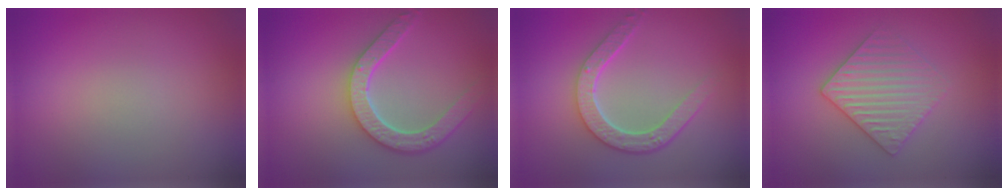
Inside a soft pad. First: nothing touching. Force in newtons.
{"total": 4.8, "press": 3.9, "slide": 2.8}
{"total": 4.4, "press": 3.4, "slide": 2.7}
{"total": 3.1, "press": 3.1, "slide": 0.7}